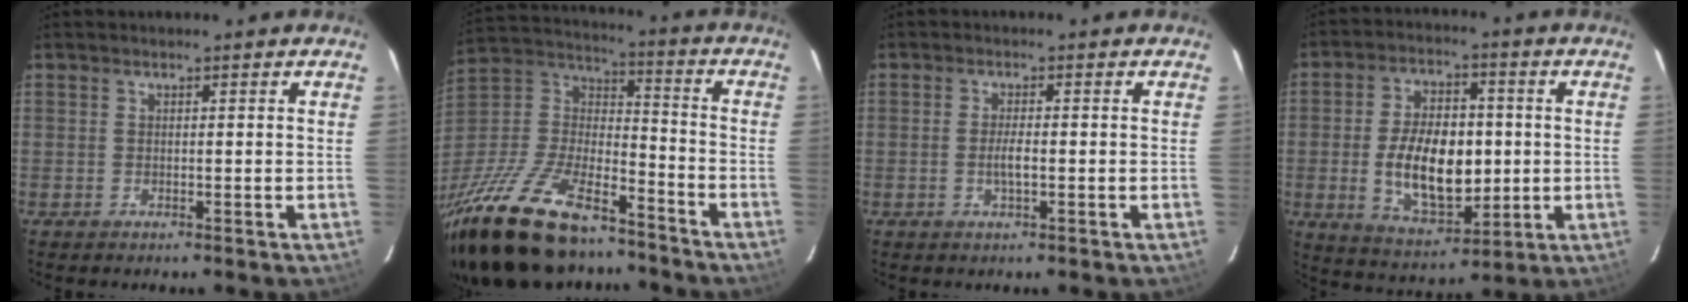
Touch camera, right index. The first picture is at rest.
{"total": 29.6, "force": [-21.5, 12.0, 16.5], "torque": [-0.354, -0.015, -0.354]}
{"total": 2.3, "force": [-0.5, 0.5, 2.2], "torque": [-0.043, -0.001, -0.010]}
{"total": 14.9, "force": [-1.1, 8.3, 12.3], "torque": [-0.232, 0.005, -0.003]}